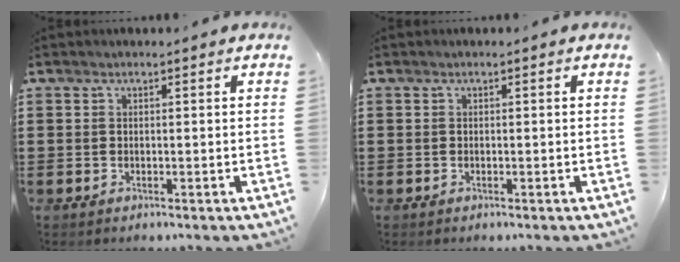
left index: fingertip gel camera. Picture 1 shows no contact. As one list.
[{"total": 0.0}]